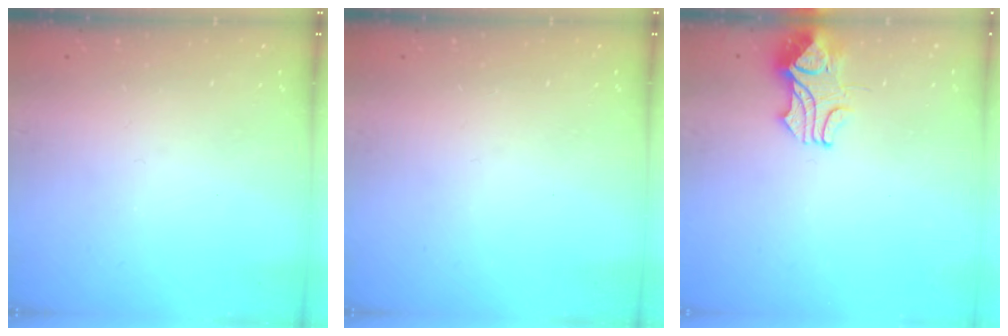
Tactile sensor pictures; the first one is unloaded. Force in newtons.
{"total": 0.0}
{"total": 2.1, "press": 1.9, "slide": 0.9}